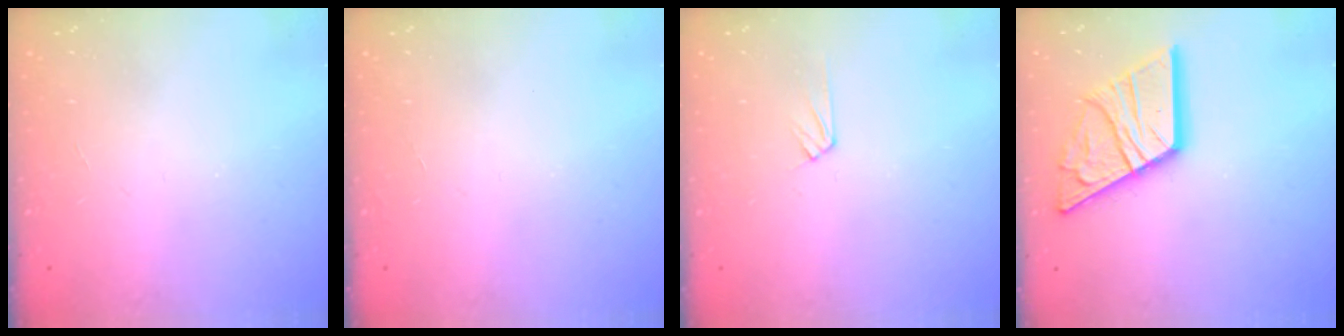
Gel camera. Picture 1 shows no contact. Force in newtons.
{"total": 0.0}
{"total": 4.6, "press": 4.6, "slide": 0.6}
{"total": 19.1, "press": 18.9, "slide": 2.2}